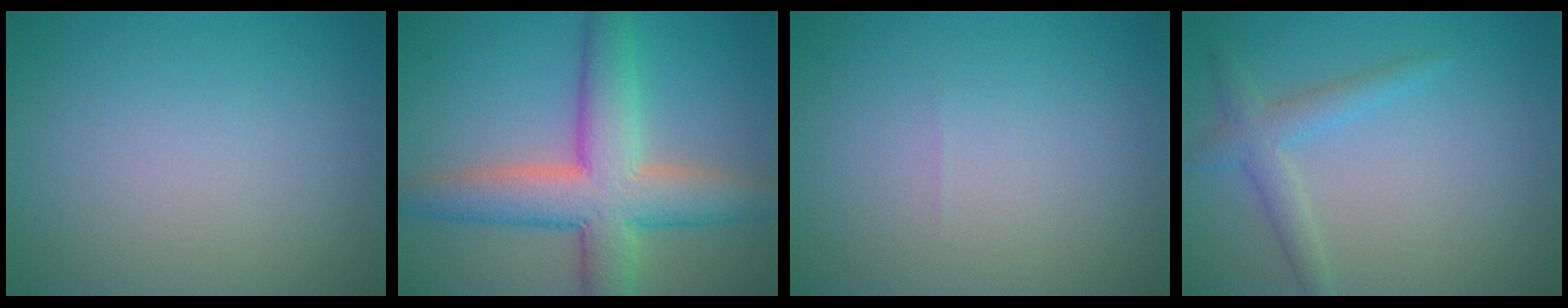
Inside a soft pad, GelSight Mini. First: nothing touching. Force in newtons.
{"total": 8.6, "press": 8.6, "slide": 0.4}
{"total": 0.0}
{"total": 2.4, "press": 2.4, "slide": 0.1}